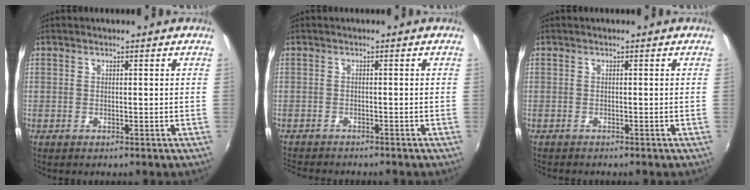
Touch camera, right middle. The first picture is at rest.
{"total": 5.5, "force": [-5.2, 0.9, 1.8], "torque": [-0.048, -0.018, -0.083]}
{"total": 1.3, "force": [-1.2, 0.1, 0.3], "torque": [-0.009, -0.007, -0.018]}